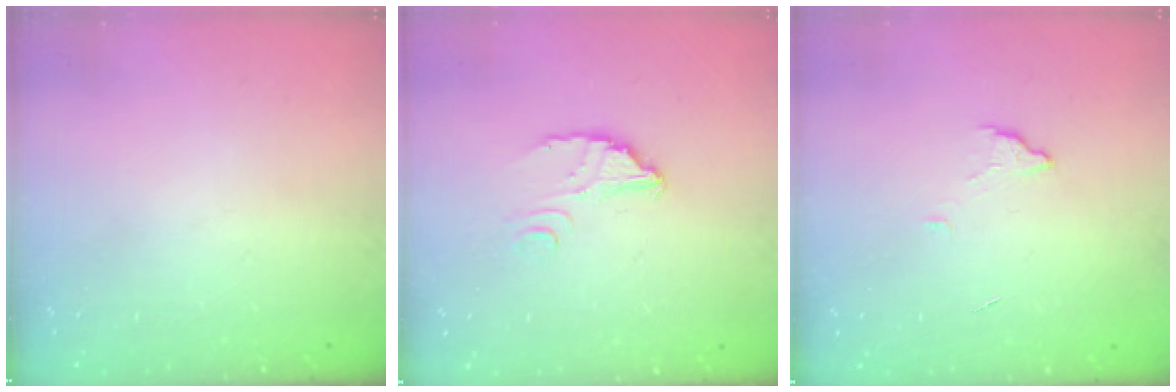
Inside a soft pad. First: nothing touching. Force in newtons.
{"total": 2.9, "press": 2.9, "slide": 0.3}
{"total": 3.3, "press": 3.3, "slide": 0.2}